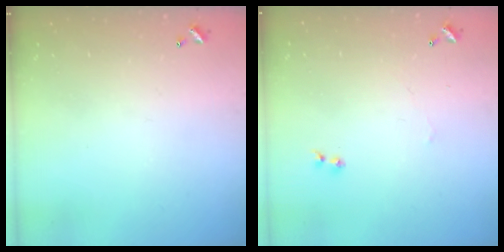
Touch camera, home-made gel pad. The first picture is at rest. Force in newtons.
{"total": 1.4, "press": 1.3, "slide": 0.4}